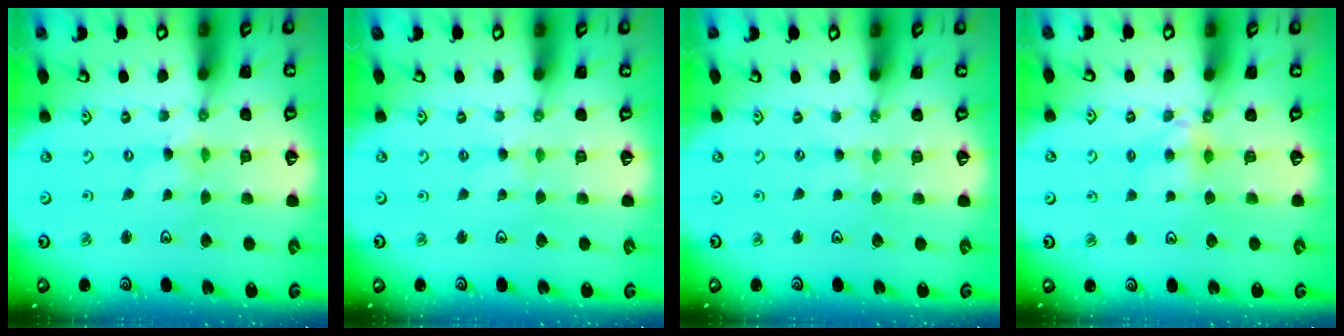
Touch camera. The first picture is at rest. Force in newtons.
{"total": 1.2, "press": 1.2, "slide": 0.2}
{"total": 1.0, "press": 1.0, "slide": 0.2}
{"total": 4.9, "press": 4.8, "slide": 0.7}